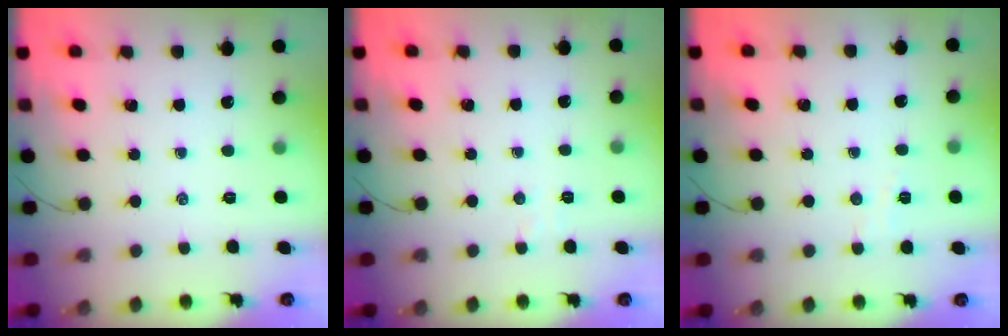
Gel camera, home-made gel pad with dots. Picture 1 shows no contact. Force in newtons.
{"total": 2.5, "press": 2.4, "slide": 0.7}
{"total": 2.9, "press": 2.7, "slide": 1.0}